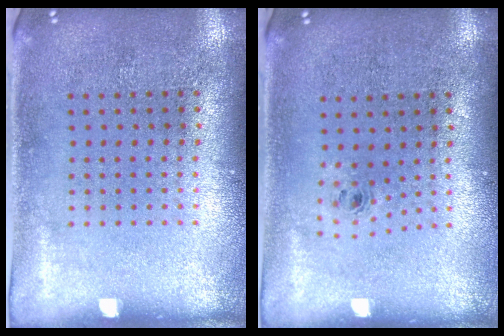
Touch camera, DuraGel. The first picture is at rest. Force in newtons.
{"total": 0.6, "press": 0.3, "slide": 0.5}